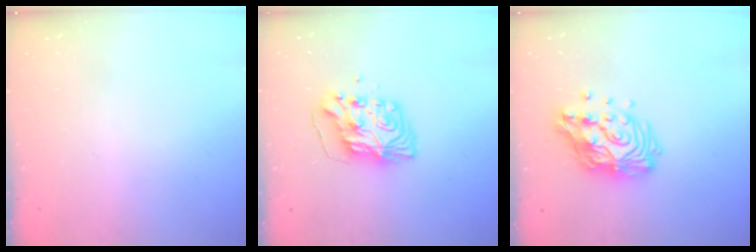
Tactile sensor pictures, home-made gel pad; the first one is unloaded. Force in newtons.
{"total": 10.1, "press": 10.0, "slide": 1.0}
{"total": 15.3, "press": 15.2, "slide": 1.2}